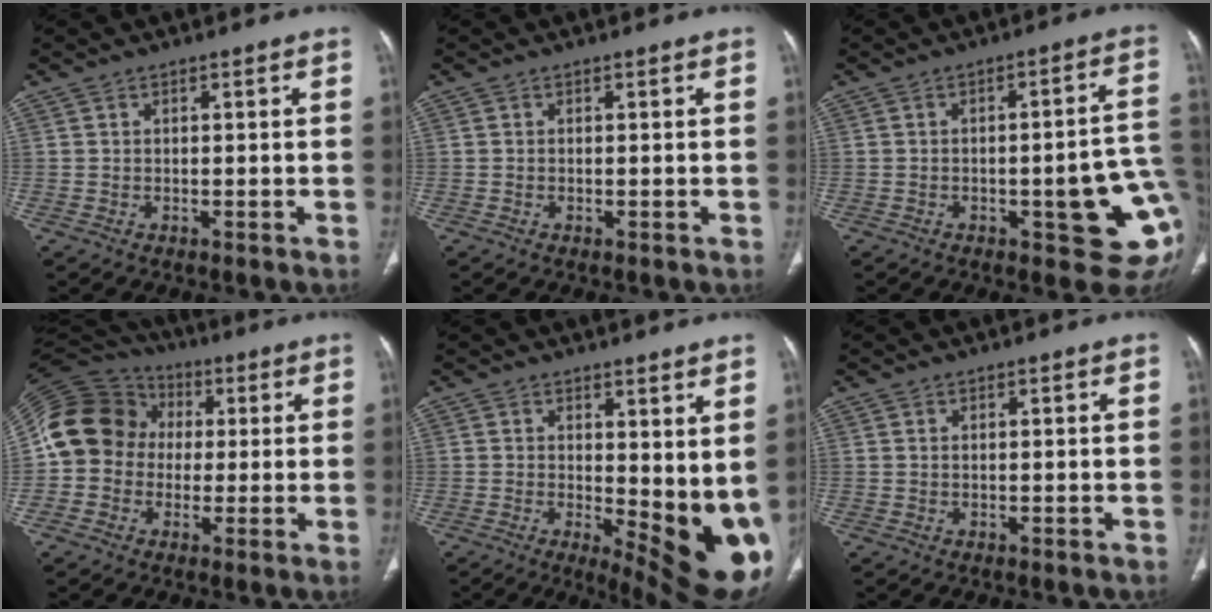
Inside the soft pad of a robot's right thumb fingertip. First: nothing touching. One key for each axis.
{"total": 0.0}
{"total": 16.8, "fx": -3.7, "fy": 5.1, "fz": 15.5, "tx": -0.145, "ty": 0.022, "tz": -0.028}
{"total": 15.5, "fx": 0.8, "fy": 13.6, "fz": 7.6, "tx": -0.144, "ty": 0.040, "tz": 0.006}
{"total": 12.1, "fx": 1.0, "fy": 4.8, "fz": 11.0, "tx": -0.131, "ty": -0.033, "tz": 0.025}
{"total": 0.0}